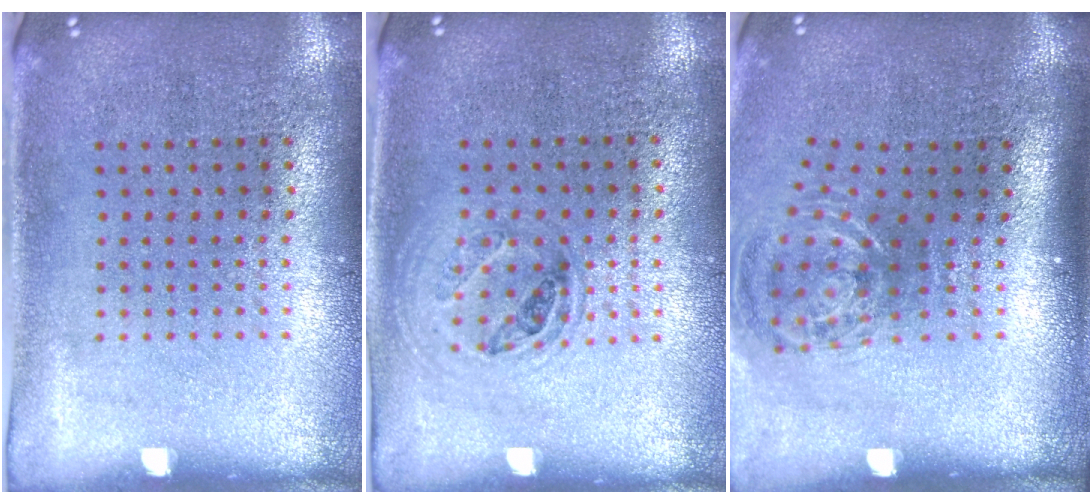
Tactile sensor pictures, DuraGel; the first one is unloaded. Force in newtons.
{"total": 1.0, "press": 0.9, "slide": 0.3}
{"total": 1.7, "press": 1.2, "slide": 1.2}